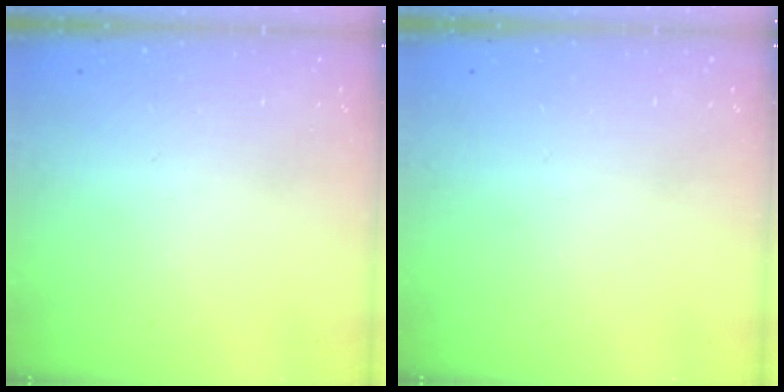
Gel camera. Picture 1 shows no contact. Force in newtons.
{"total": 0.0}